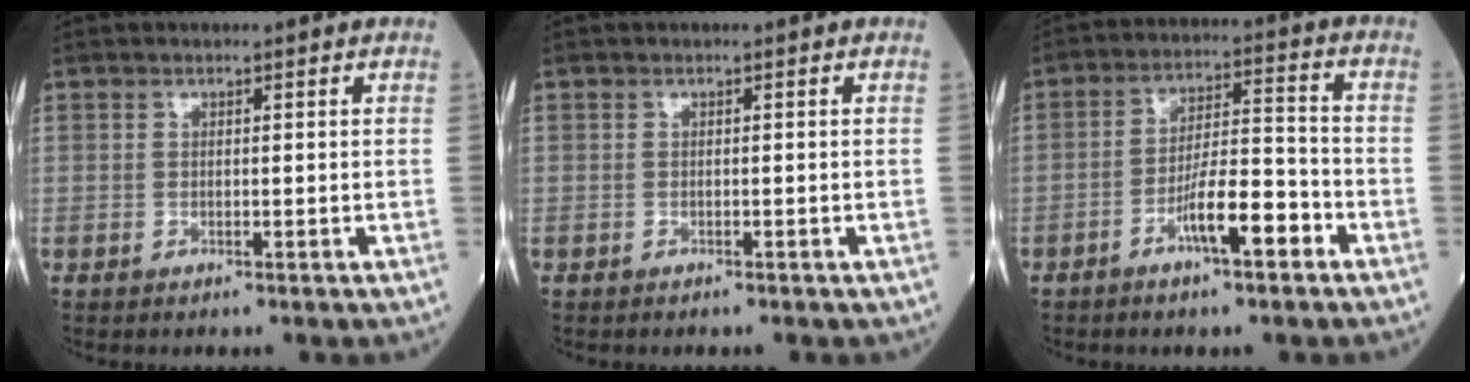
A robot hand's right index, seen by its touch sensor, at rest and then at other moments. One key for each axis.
{"total": 0.8, "fx": -0.7, "fy": 0.3, "fz": 0.3, "tx": -0.008, "ty": 0.000, "tz": -0.008}
{"total": 8.2, "fx": -4.2, "fy": 1.4, "fz": 6.9, "tx": -0.120, "ty": 0.010, "tz": -0.070}